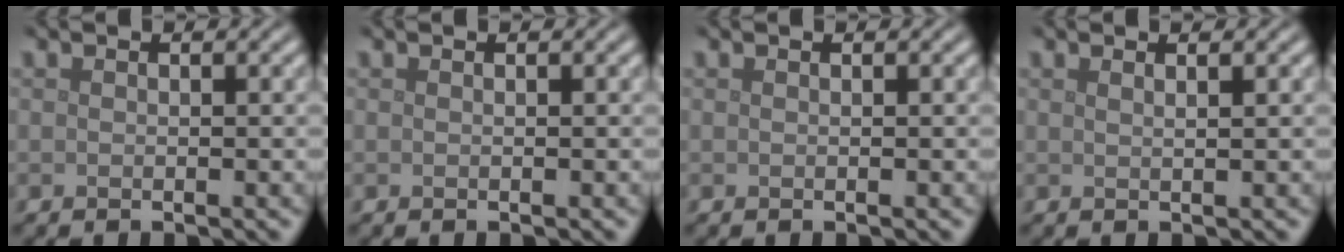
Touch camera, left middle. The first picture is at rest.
{"total": 0.0}
{"total": 0.0}
{"total": 1.5, "force": [0.8, 0.6, 1.1], "torque": [-0.001, -0.001, -0.001]}